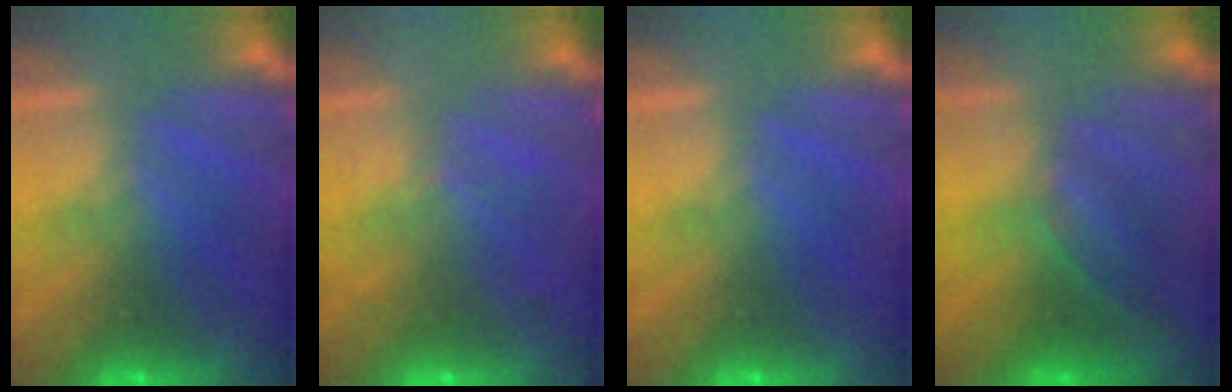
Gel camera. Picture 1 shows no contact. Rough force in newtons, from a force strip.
{"total": 2.2}
{"total": 0.0}
{"total": 4.5}